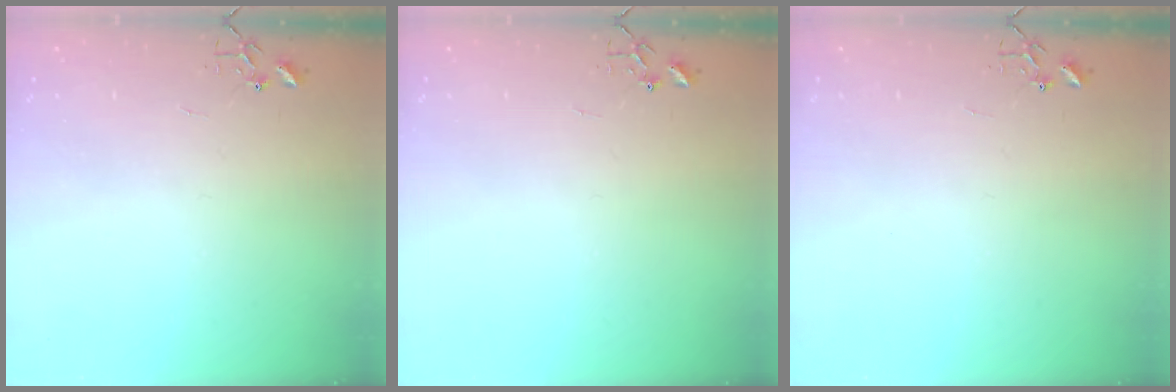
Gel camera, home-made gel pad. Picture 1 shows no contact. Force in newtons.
{"total": 0.0}
{"total": 0.0}